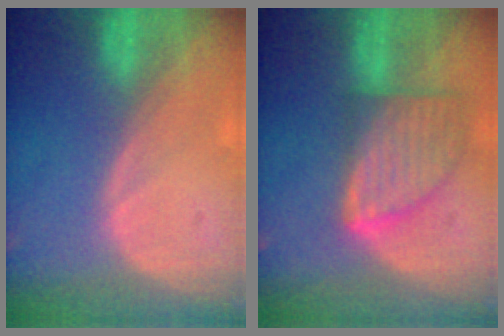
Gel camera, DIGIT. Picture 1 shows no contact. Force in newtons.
{"total": 8.3, "press": 7.5, "slide": 3.6}